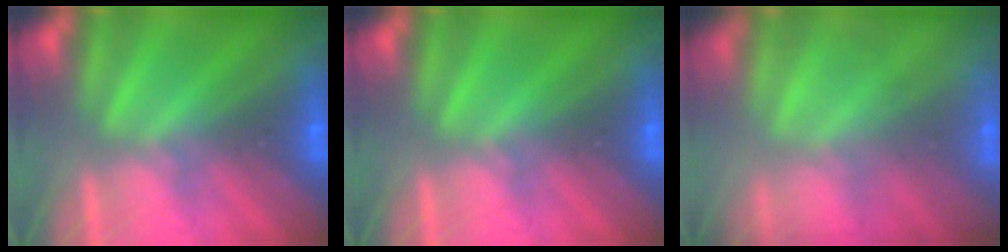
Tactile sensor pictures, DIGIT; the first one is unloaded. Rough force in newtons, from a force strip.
{"total": 0.0}
{"total": 7.4}